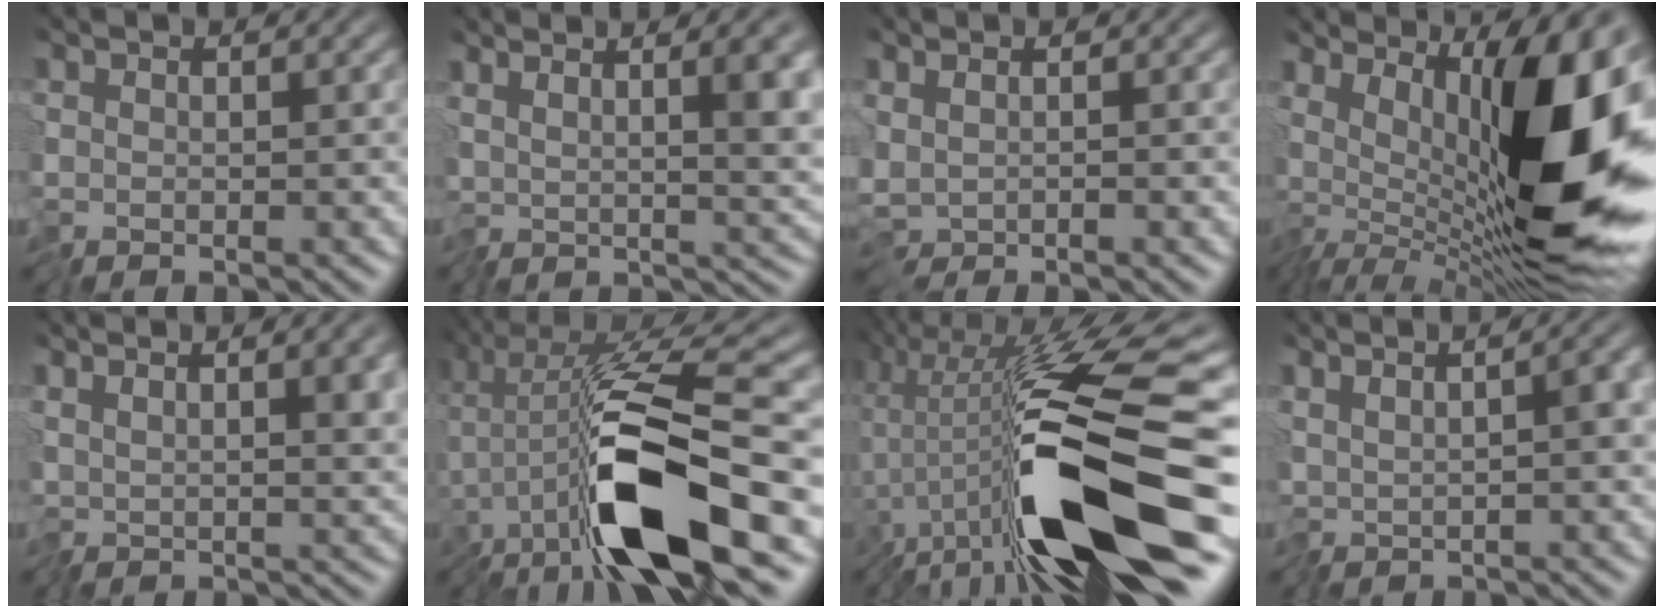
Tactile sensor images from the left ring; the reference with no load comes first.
{"total": 7.0, "force": [2.0, 2.2, 6.4], "torque": [-0.090, 0.001, 0.037]}
{"total": 1.7, "force": [-0.2, 0.9, 1.5], "torque": [-0.026, -0.001, 0.003]}
{"total": 15.9, "force": [2.4, 6.0, 14.5], "torque": [-0.189, 0.010, 0.035]}
{"total": 6.2, "force": [2.0, 1.9, 5.6], "torque": [-0.095, 0.003, 0.034]}
{"total": 11.5, "force": [-4.2, 1.8, 10.5], "torque": [-0.179, 0.009, -0.087]}
{"total": 14.3, "force": [-5.7, 2.8, 12.8], "torque": [-0.216, 0.009, -0.102]}
{"total": 4.9, "force": [0.4, 1.4, 4.7], "torque": [-0.072, 0.011, 0.007]}